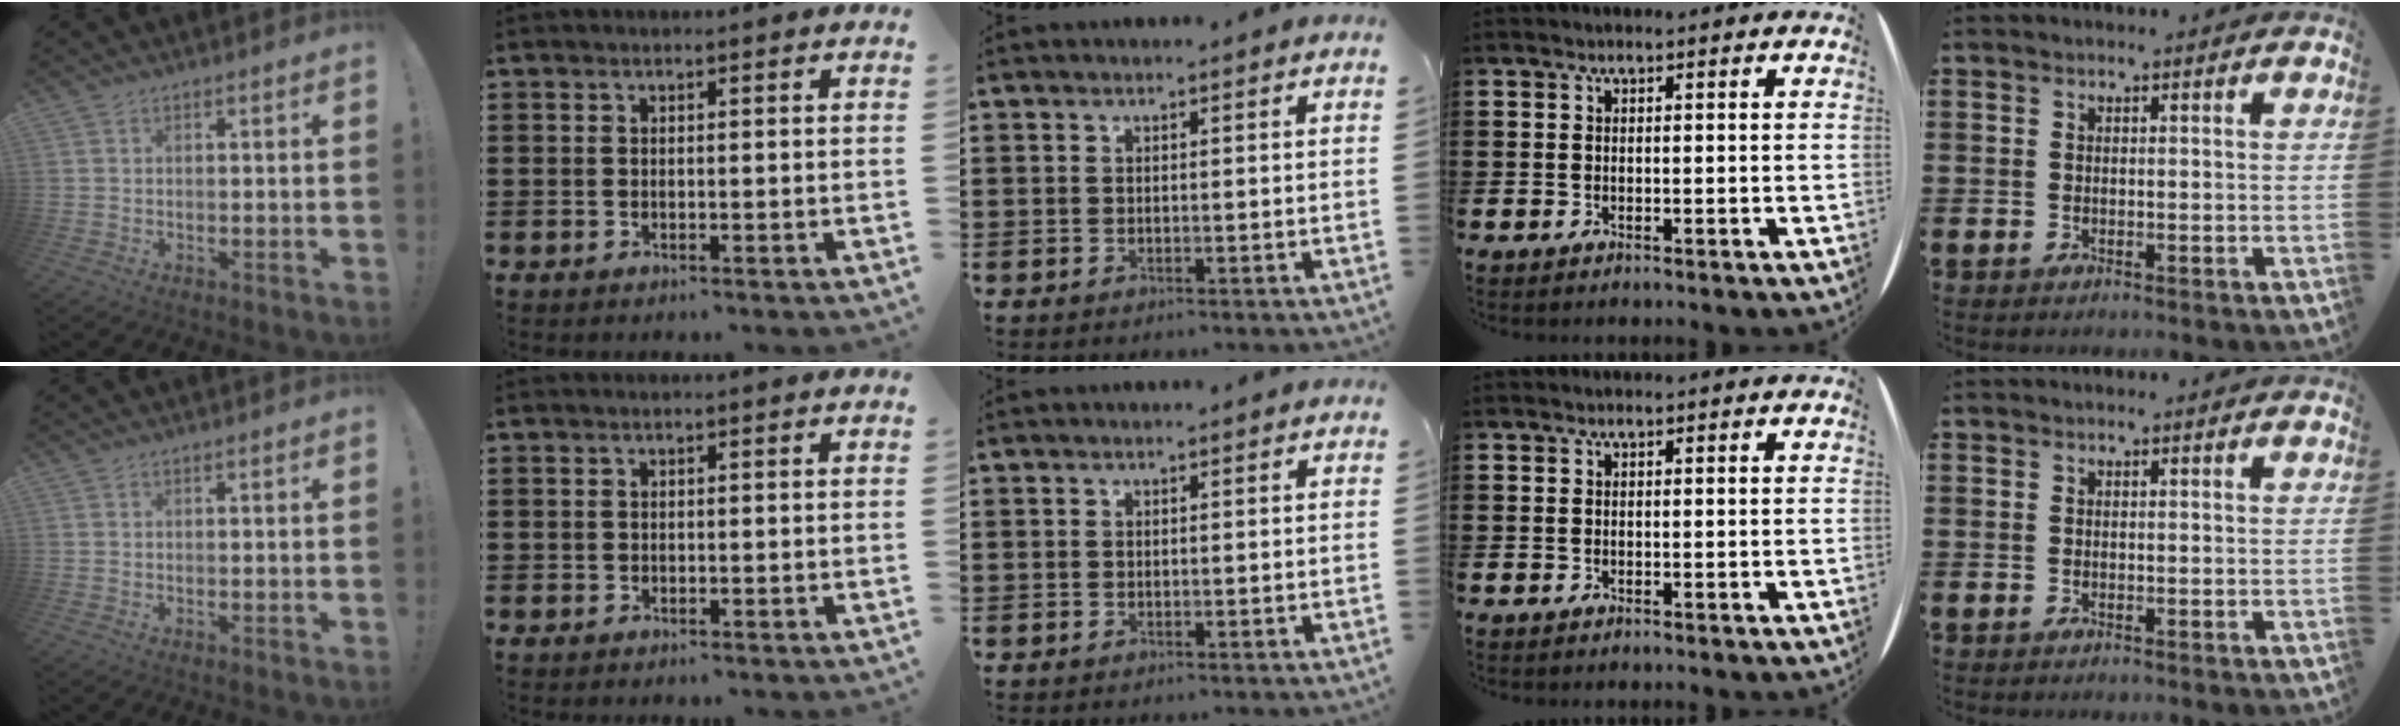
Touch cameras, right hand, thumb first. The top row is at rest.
{}